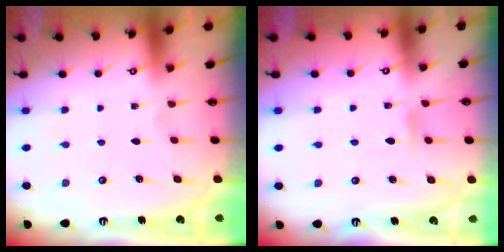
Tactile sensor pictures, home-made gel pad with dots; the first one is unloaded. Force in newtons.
{"total": 5.0, "press": 4.9, "slide": 0.5}